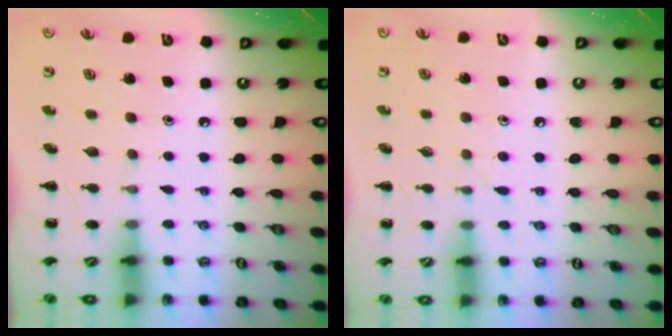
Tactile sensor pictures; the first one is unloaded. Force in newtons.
{"total": 3.1, "press": 2.8, "slide": 1.3}